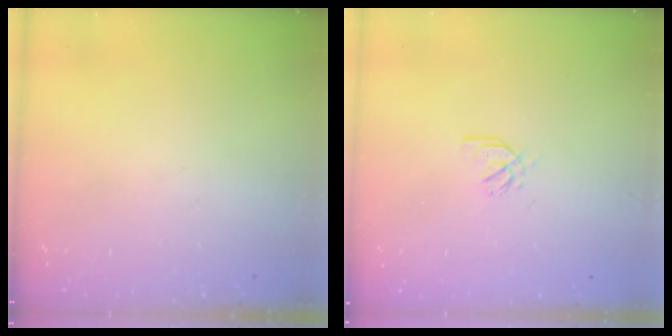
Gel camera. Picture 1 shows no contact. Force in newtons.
{"total": 1.7, "press": 1.6, "slide": 0.5}